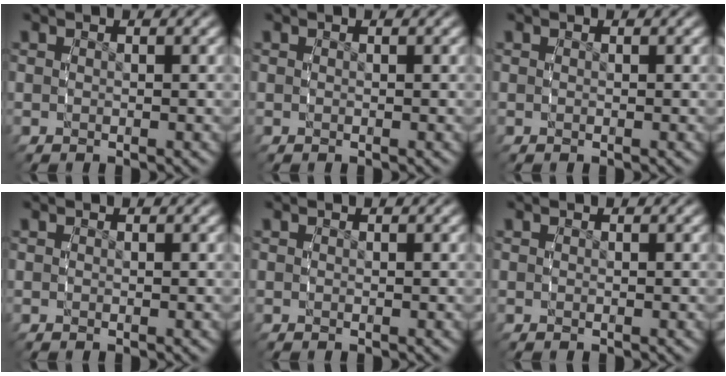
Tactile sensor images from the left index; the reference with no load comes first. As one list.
[{"total": 0.0}, {"total": 0.0}, {"total": 0.0}, {"total": 0.0}, {"total": 0.0}]